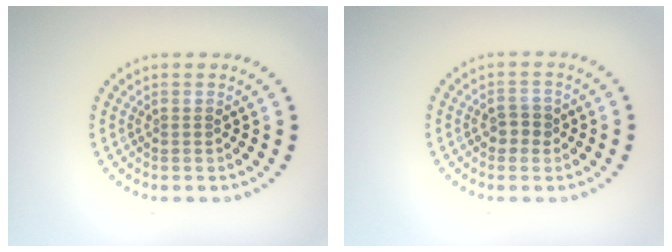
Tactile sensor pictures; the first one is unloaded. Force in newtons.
{"total": 1.8, "press": 1.8, "slide": 0.5}